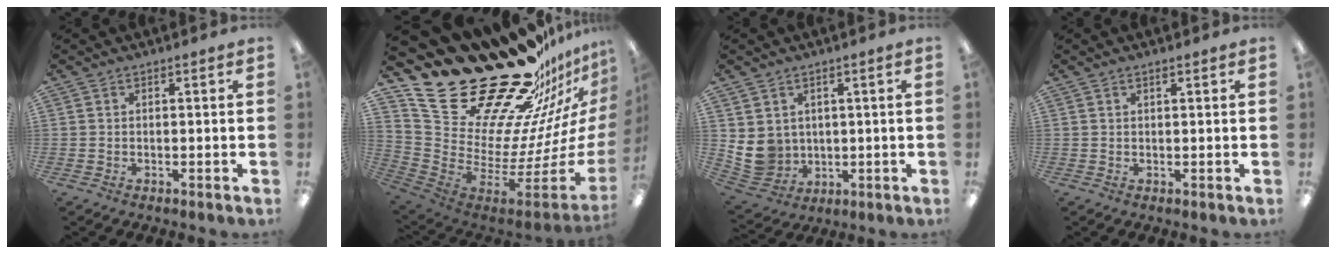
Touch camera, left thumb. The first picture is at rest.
{"total": 34.7, "force": [26.3, 15.0, 16.8], "torque": [-0.194, -0.245, 0.523]}
{"total": 6.4, "force": [2.0, 5.8, 1.5], "torque": [-0.035, -0.005, 0.045]}
{"total": 0.6, "force": [0.6, 0.1, 0.2], "torque": [-0.005, 0.001, 0.011]}